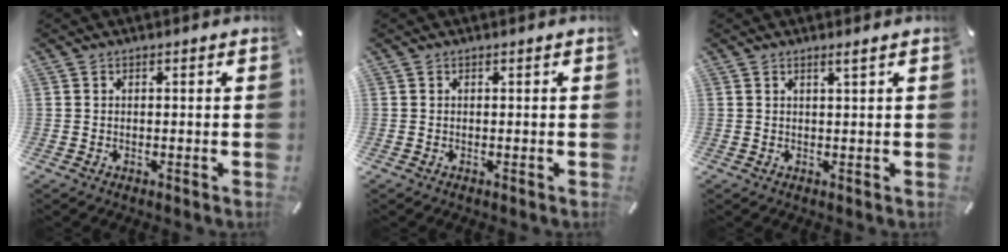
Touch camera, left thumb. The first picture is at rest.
{"total": 0.0}
{"total": 1.7, "force": [1.1, -0.1, 1.3], "torque": [-0.026, -0.002, 0.020]}